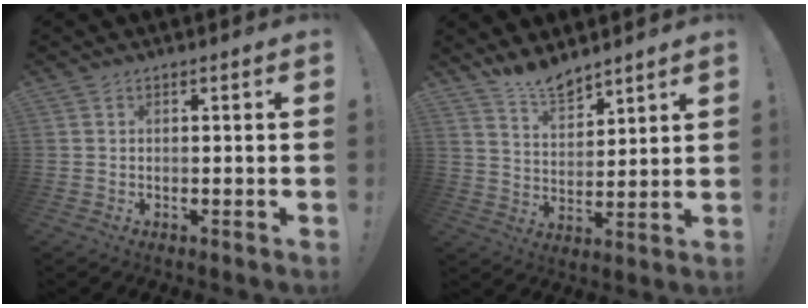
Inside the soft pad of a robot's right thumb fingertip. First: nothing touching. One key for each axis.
{"total": 8.7, "fx": 7.8, "fy": 2.7, "fz": 2.6, "tx": -0.049, "ty": -0.058, "tz": 0.149}